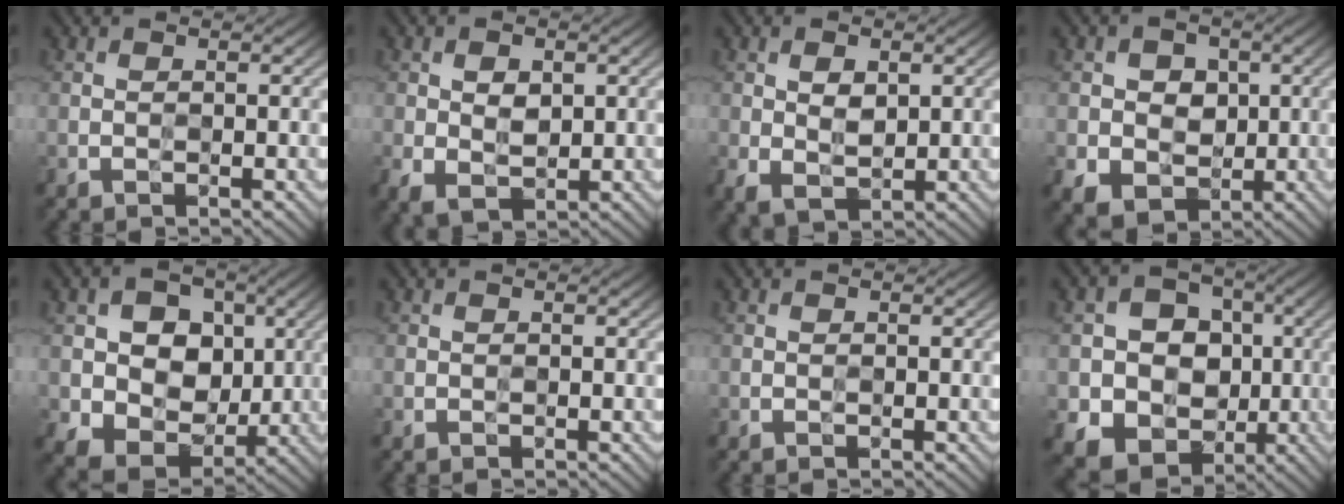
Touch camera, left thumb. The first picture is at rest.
{"total": 4.1, "force": [0.5, 2.7, 3.0], "torque": [-0.055, -0.004, 0.012]}
{"total": 3.8, "force": [0.8, 2.3, 2.9], "torque": [-0.058, -0.004, 0.019]}
{"total": 6.2, "force": [0.0, 5.3, 3.2], "torque": [-0.061, -0.002, -0.006]}
{"total": 9.2, "force": [0.9, 7.4, 5.3], "torque": [-0.108, -0.009, 0.007]}
{"total": 0.0}
{"total": 0.0}
{"total": 11.4, "force": [-1.1, 10.1, 5.2], "torque": [-0.109, -0.017, -0.041]}